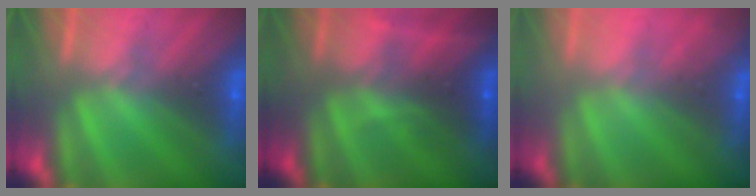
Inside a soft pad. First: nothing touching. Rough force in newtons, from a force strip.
{"total": 2.4}
{"total": 1.8}